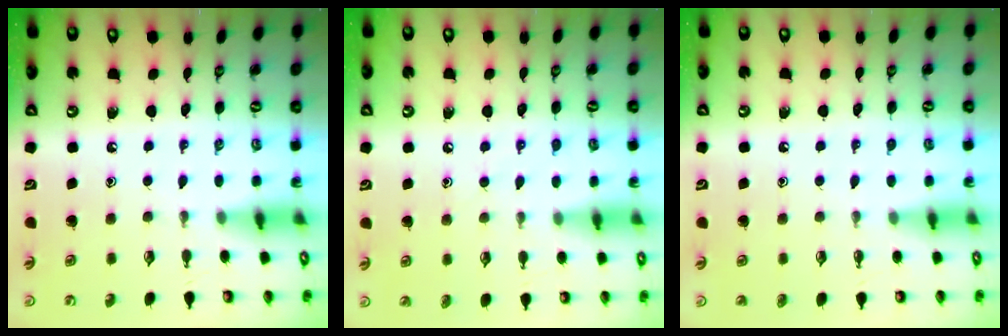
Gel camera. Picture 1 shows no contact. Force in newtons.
{"total": 7.6, "press": 7.5, "slide": 0.9}
{"total": 0.7, "press": 0.7, "slide": 0.0}